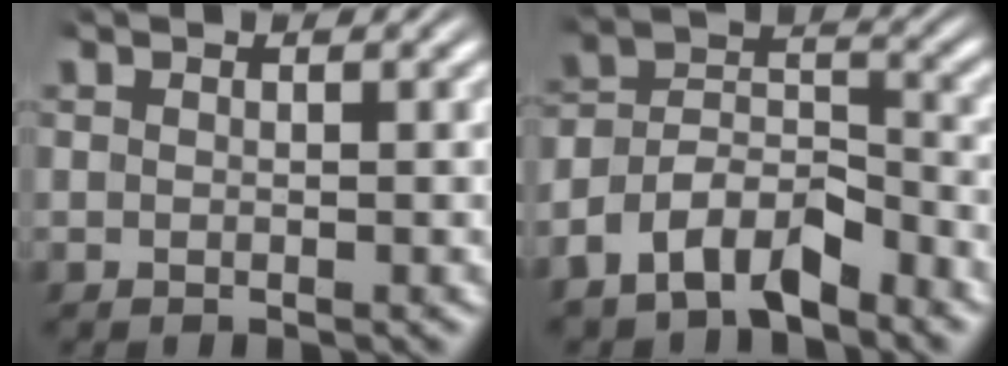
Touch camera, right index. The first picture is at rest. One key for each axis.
{"total": 8.6, "fx": -5.2, "fy": 5.9, "fz": 3.4, "tx": -0.078, "ty": -0.031, "tz": -0.089}